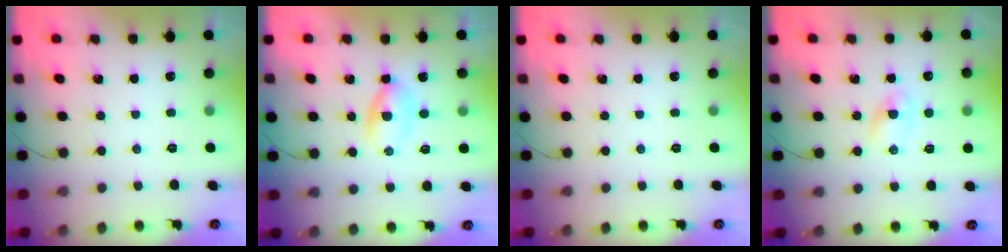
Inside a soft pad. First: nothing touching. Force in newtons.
{"total": 2.8, "press": 2.5, "slide": 1.3}
{"total": 0.0}
{"total": 2.6, "press": 2.3, "slide": 1.1}